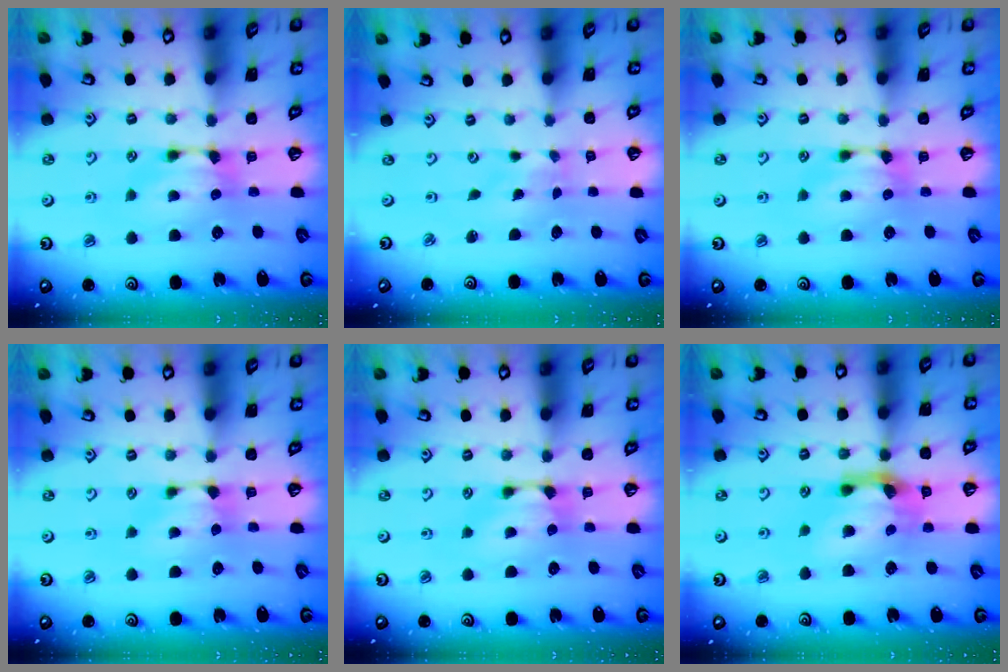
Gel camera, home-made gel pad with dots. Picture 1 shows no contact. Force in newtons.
{"total": 4.9, "press": 4.9, "slide": 0.5}
{"total": 0.0}
{"total": 0.9, "press": 0.7, "slide": 0.6}
{"total": 0.6, "press": 0.2, "slide": 0.5}
{"total": 5.3, "press": 4.8, "slide": 2.2}